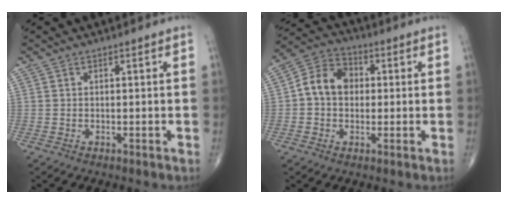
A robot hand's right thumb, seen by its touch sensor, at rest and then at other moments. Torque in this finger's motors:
{"motor_torque": [-0.19, 0.31, 0.10, -0.12, 0.04]}